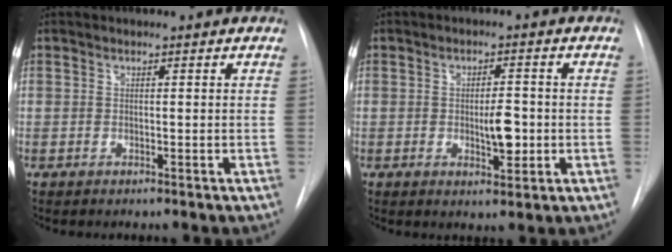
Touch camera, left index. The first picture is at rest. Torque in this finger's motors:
{"motor_torque": [0.86, -0.13, 0.09, 0.09]}